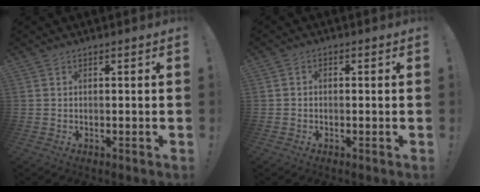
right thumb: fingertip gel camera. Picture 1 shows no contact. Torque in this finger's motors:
{"motor_torque": [-0.16, 0.08, -0.26, 0.01, -0.04]}